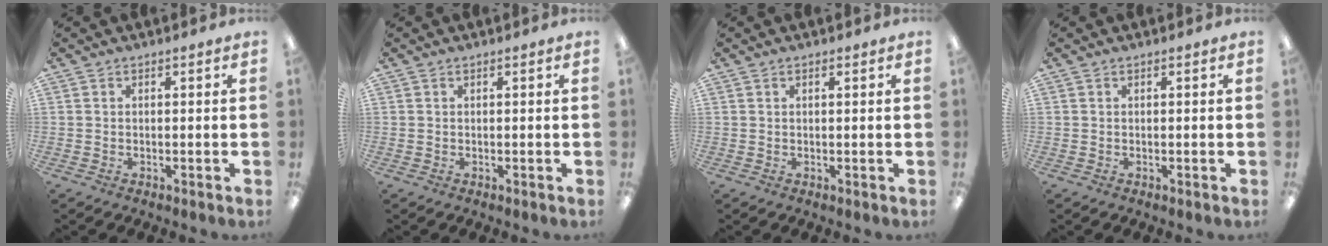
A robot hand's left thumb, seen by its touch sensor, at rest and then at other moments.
{"total": 0.0}
{"total": 0.6, "force": [0.5, 0.2, 0.3], "torque": [-0.007, 0.002, 0.008]}
{"total": 0.0}